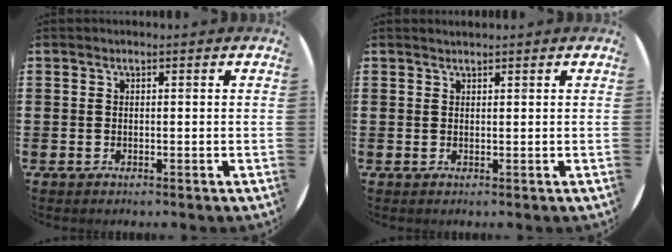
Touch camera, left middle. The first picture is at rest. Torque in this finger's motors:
{"motor_torque": [0.25, -0.28, -0.03, -0.01]}